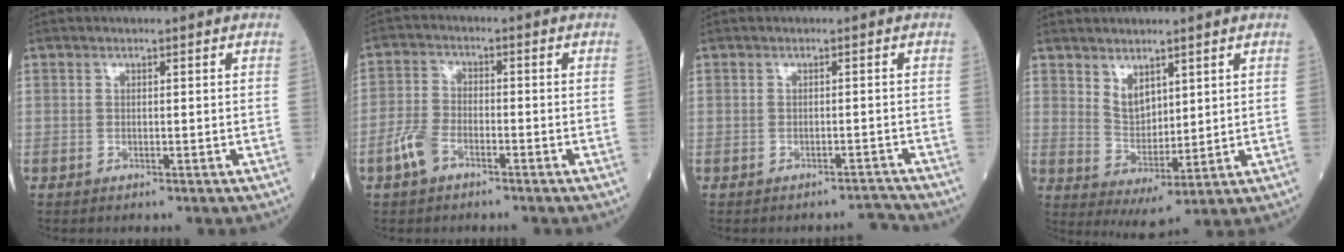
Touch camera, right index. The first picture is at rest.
{"total": 4.9, "force": [-2.9, 2.4, 3.0], "torque": [-0.076, 0.005, -0.061]}
{"total": 1.6, "force": [-1.6, -0.1, -0.4], "torque": [0.013, -0.006, -0.017]}
{"total": 5.2, "force": [2.9, 2.4, 3.5], "torque": [-0.066, -0.012, 0.066]}